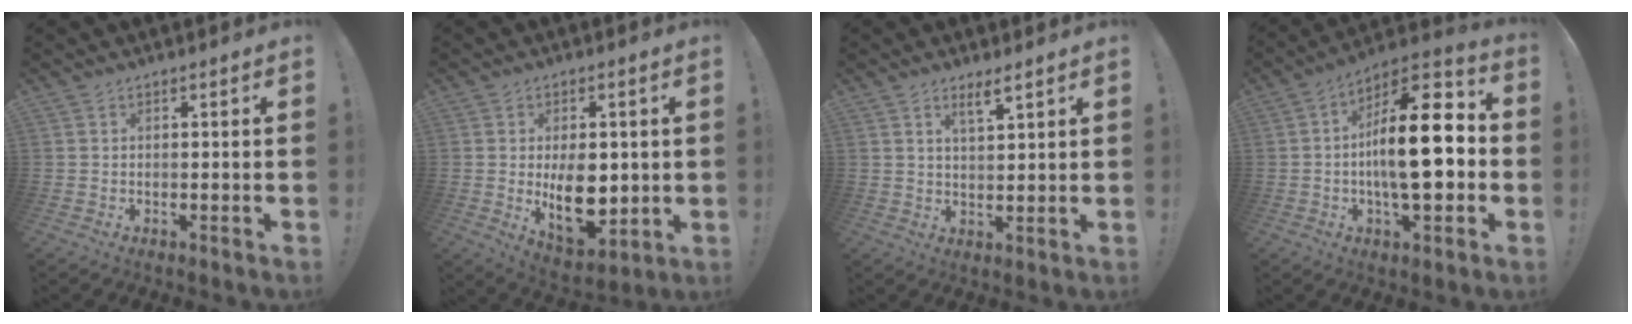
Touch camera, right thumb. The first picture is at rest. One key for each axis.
{"total": 12.3, "fx": -0.2, "fy": 7.8, "fz": 9.5, "tx": -0.132, "ty": -0.014, "tz": 0.003}
{"total": 4.5, "fx": 3.2, "fy": 1.0, "fz": 3.0, "tx": -0.046, "ty": -0.020, "tz": 0.051}
{"total": 20.0, "fx": -1.6, "fy": 8.2, "fz": 18.2, "tx": -0.285, "ty": 0.007, "tz": -0.031}